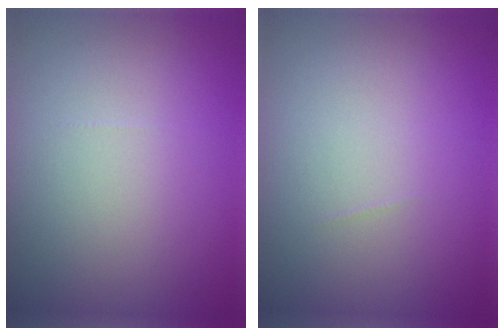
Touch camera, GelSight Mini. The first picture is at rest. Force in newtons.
{"total": 0.0}